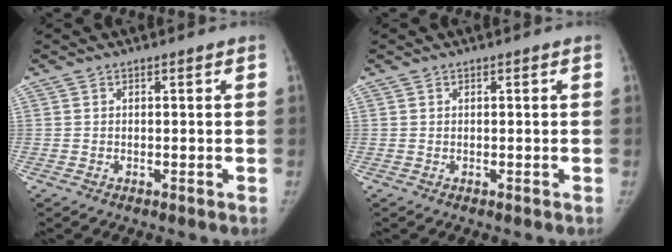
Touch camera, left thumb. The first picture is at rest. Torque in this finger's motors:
{"motor_torque": [0.00, 0.00, 0.27, -0.24, 0.00]}